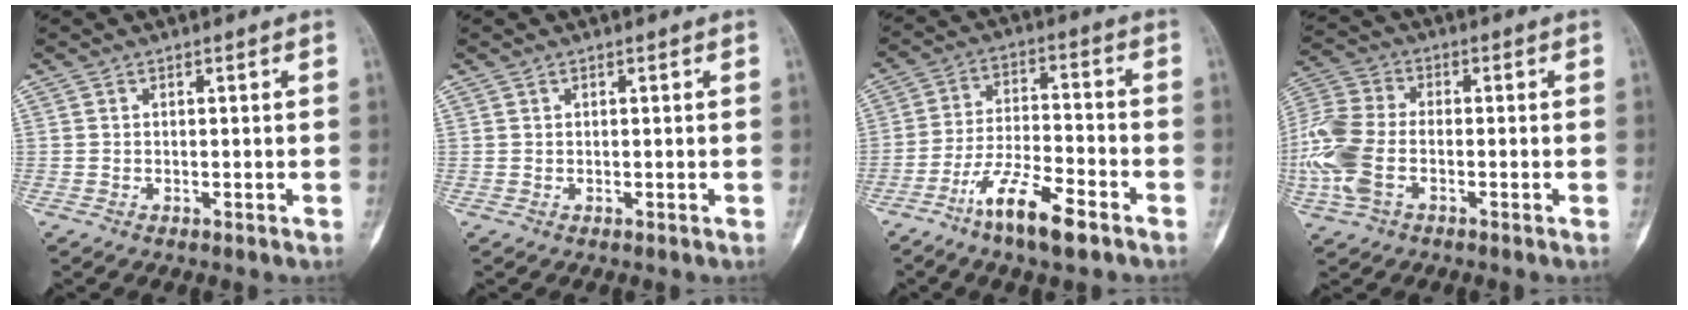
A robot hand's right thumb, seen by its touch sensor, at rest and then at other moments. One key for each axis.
{"total": 0.0}
{"total": 11.6, "fx": -7.3, "fy": 2.9, "fz": 8.5, "tx": -0.167, "ty": 0.040, "tz": -0.130}
{"total": 12.4, "fx": -3.0, "fy": 7.7, "fz": 9.2, "tx": -0.222, "ty": 0.016, "tz": -0.065}